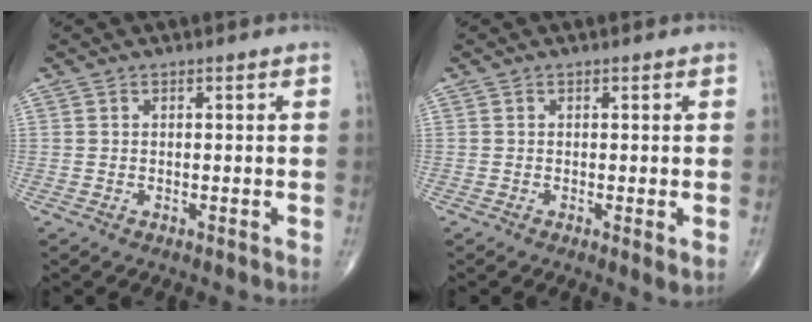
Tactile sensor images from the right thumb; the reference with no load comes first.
{"total": 1.6, "force": [-0.2, 0.3, 1.6], "torque": [-0.029, -0.007, -0.005]}